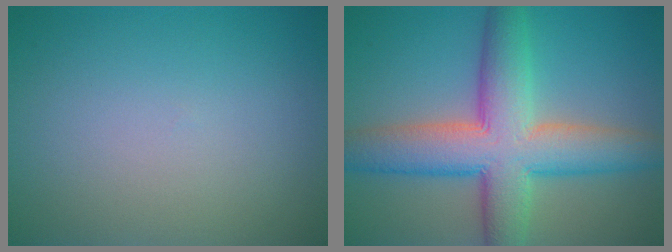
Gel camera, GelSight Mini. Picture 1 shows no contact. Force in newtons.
{"total": 9.5, "press": 9.5, "slide": 0.6}